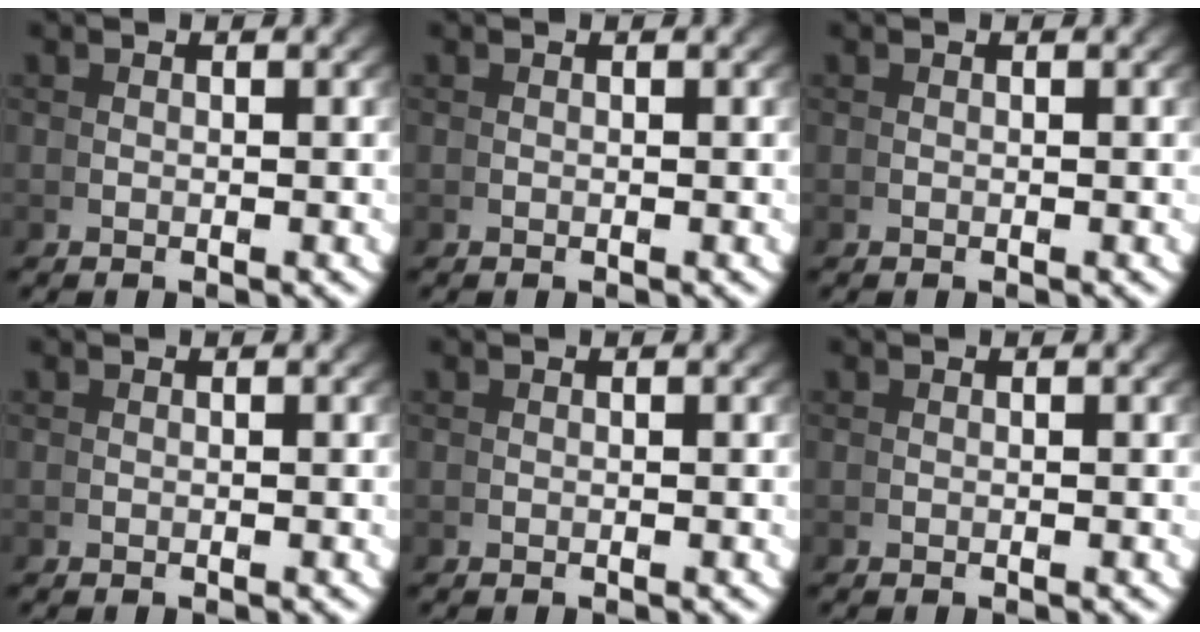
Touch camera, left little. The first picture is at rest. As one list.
[{"total": 0.0}, {"total": 0.0}, {"total": 0.0}, {"total": 0.0}, {"total": 0.0}]